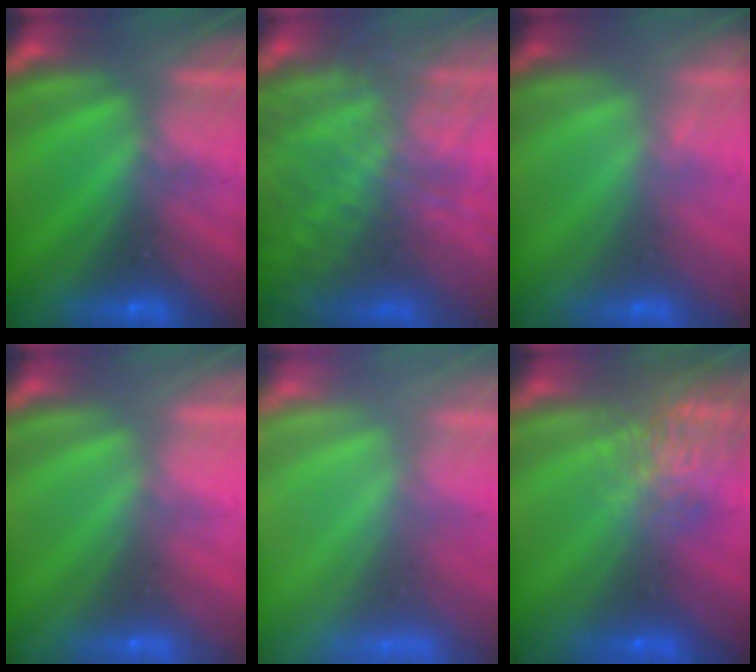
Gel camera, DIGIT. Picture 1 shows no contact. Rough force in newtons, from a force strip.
{"total": 7.7}
{"total": 1.5}
{"total": 2.9}
{"total": 5.7}
{"total": 7.4}